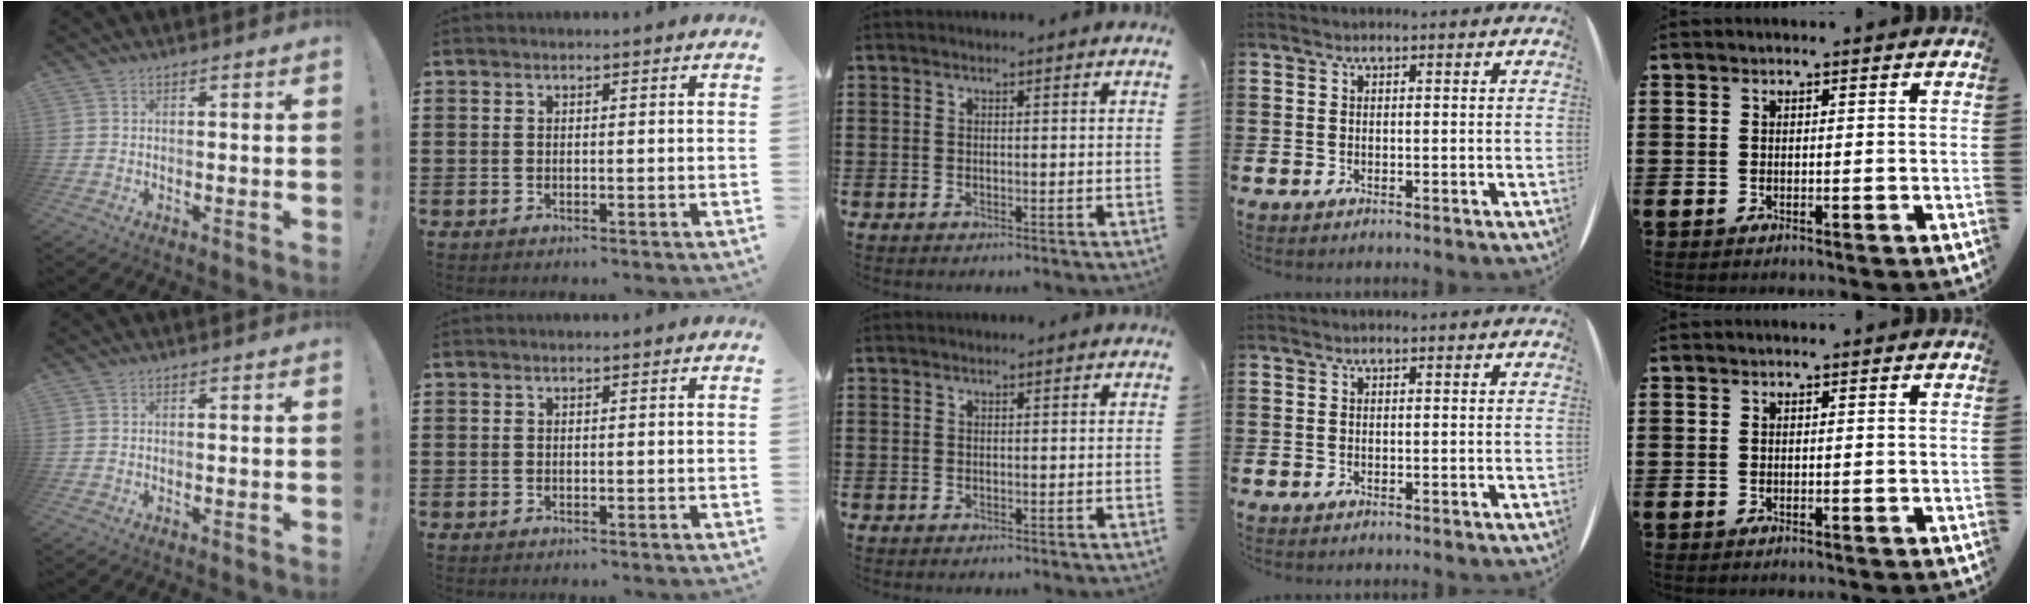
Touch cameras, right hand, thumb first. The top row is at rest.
{}